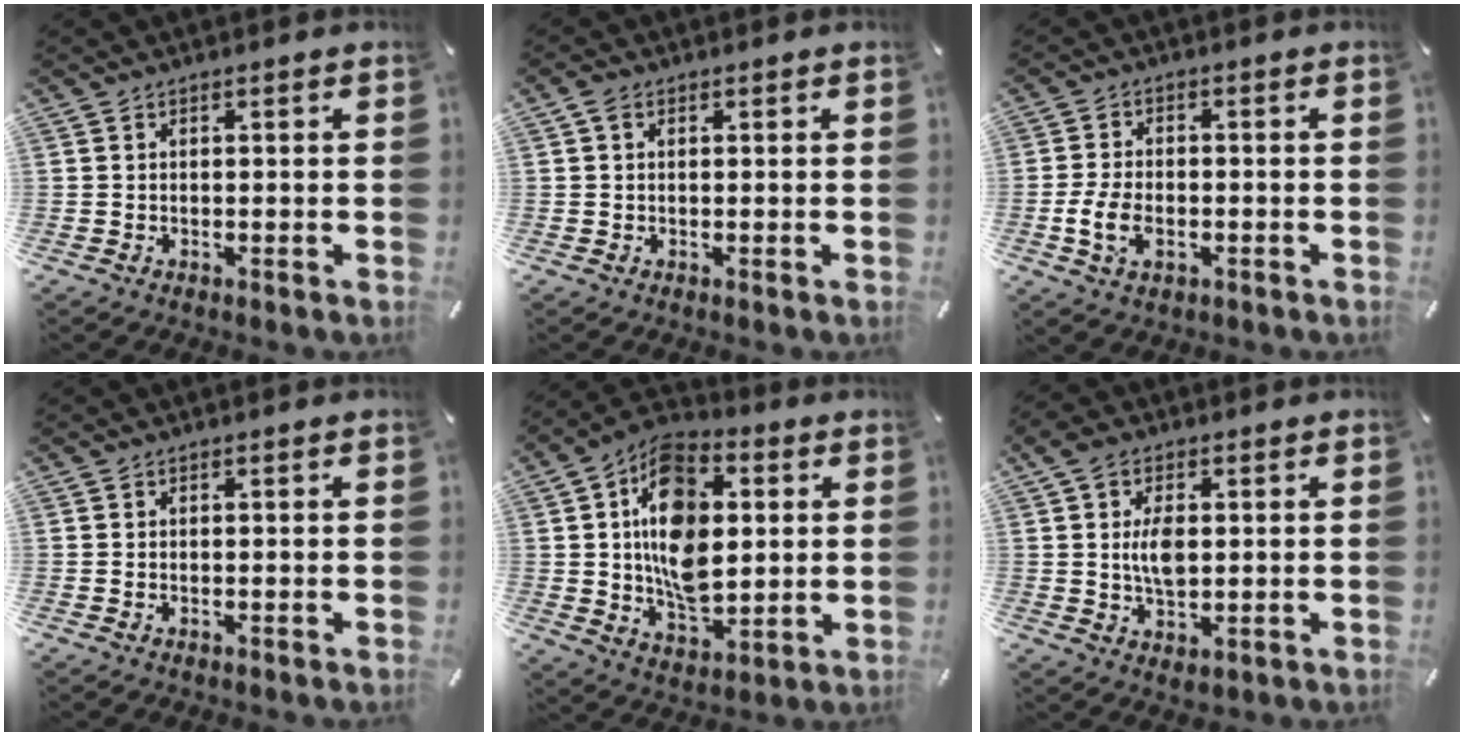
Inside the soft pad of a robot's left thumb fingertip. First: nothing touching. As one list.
[{"total": 1.9, "force": [0.6, 1.4, 1.0], "torque": [-0.024, 0.006, 0.010]}, {"total": 7.4, "force": [-2.2, 4.9, 5.0], "torque": [-0.112, 0.007, -0.042]}, {"total": 0.6, "force": [-0.1, 0.3, 0.5], "torque": [-0.009, 0.001, -0.002]}, {"total": 17.4, "force": [2.8, 11.7, 12.6], "torque": [-0.230, -0.005, 0.049]}, {"total": 8.8, "force": [1.3, 5.8, 6.5], "torque": [-0.140, 0.001, 0.017]}]